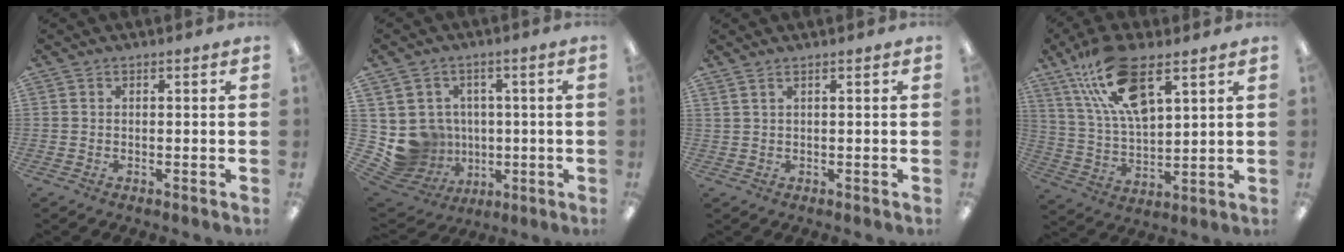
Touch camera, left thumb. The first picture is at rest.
{"total": 7.7, "force": [0.9, 7.6, 1.1], "torque": [-0.048, -0.017, 0.031]}
{"total": 0.8, "force": [0.5, 0.1, 0.6], "torque": [-0.014, -0.001, 0.009]}
{"total": 16.5, "force": [9.7, 6.9, 11.4], "torque": [-0.212, -0.029, 0.170]}